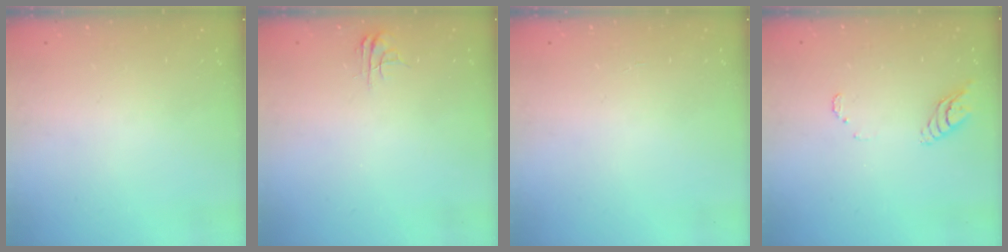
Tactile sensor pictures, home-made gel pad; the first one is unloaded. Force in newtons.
{"total": 3.6, "press": 3.5, "slide": 0.3}
{"total": 2.5, "press": 2.5, "slide": 0.3}
{"total": 6.7, "press": 6.7, "slide": 0.6}